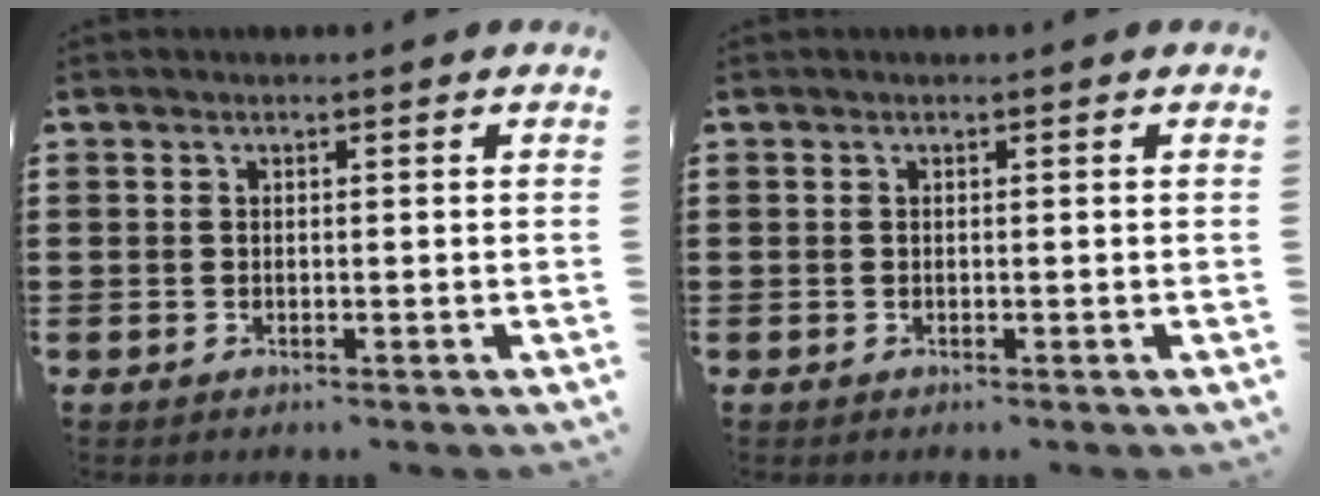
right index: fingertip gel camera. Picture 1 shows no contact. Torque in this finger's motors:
{"motor_torque": [0.00, 0.00, 0.00, 0.00]}